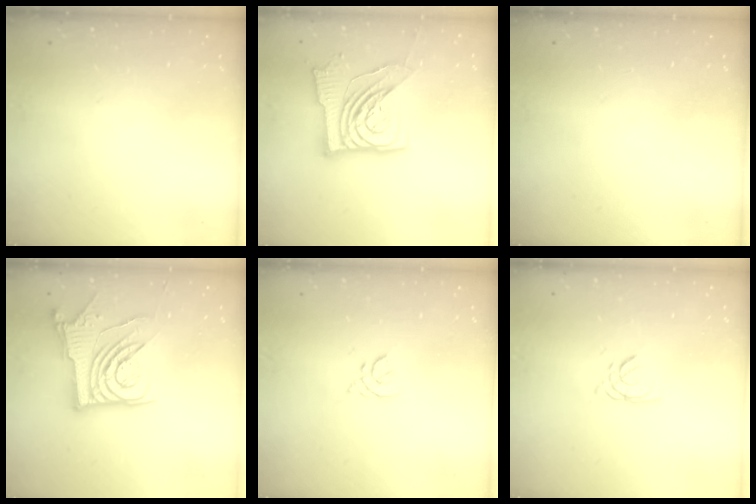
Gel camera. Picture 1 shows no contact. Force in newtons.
{"total": 16.1, "press": 16.0, "slide": 1.8}
{"total": 0.0}
{"total": 14.4, "press": 14.3, "slide": 1.7}
{"total": 2.0, "press": 1.9, "slide": 0.6}
{"total": 2.2, "press": 2.2, "slide": 0.0}